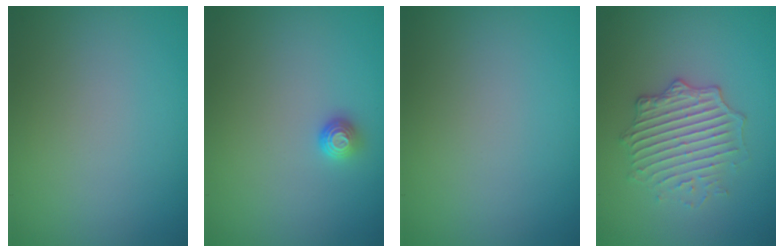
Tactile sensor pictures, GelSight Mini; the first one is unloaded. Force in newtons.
{"total": 1.3, "press": 1.1, "slide": 0.7}
{"total": 0.0}
{"total": 3.9, "press": 3.5, "slide": 1.6}